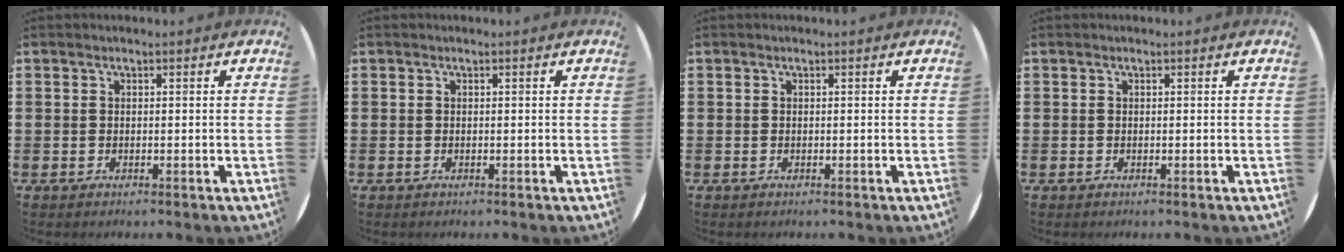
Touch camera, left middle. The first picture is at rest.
{"total": 0.0}
{"total": 0.0}
{"total": 0.0}